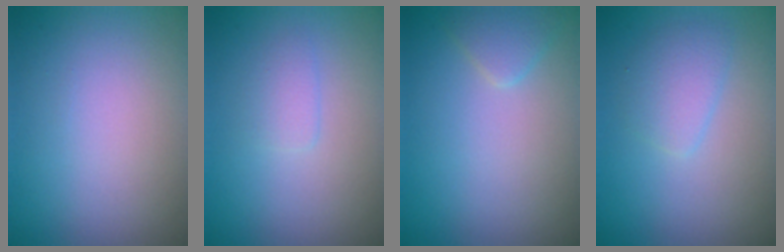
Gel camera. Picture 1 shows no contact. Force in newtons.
{"total": 1.2, "press": 1.2, "slide": 0.1}
{"total": 1.4, "press": 1.4, "slide": 0.1}
{"total": 2.0, "press": 2.0, "slide": 0.0}